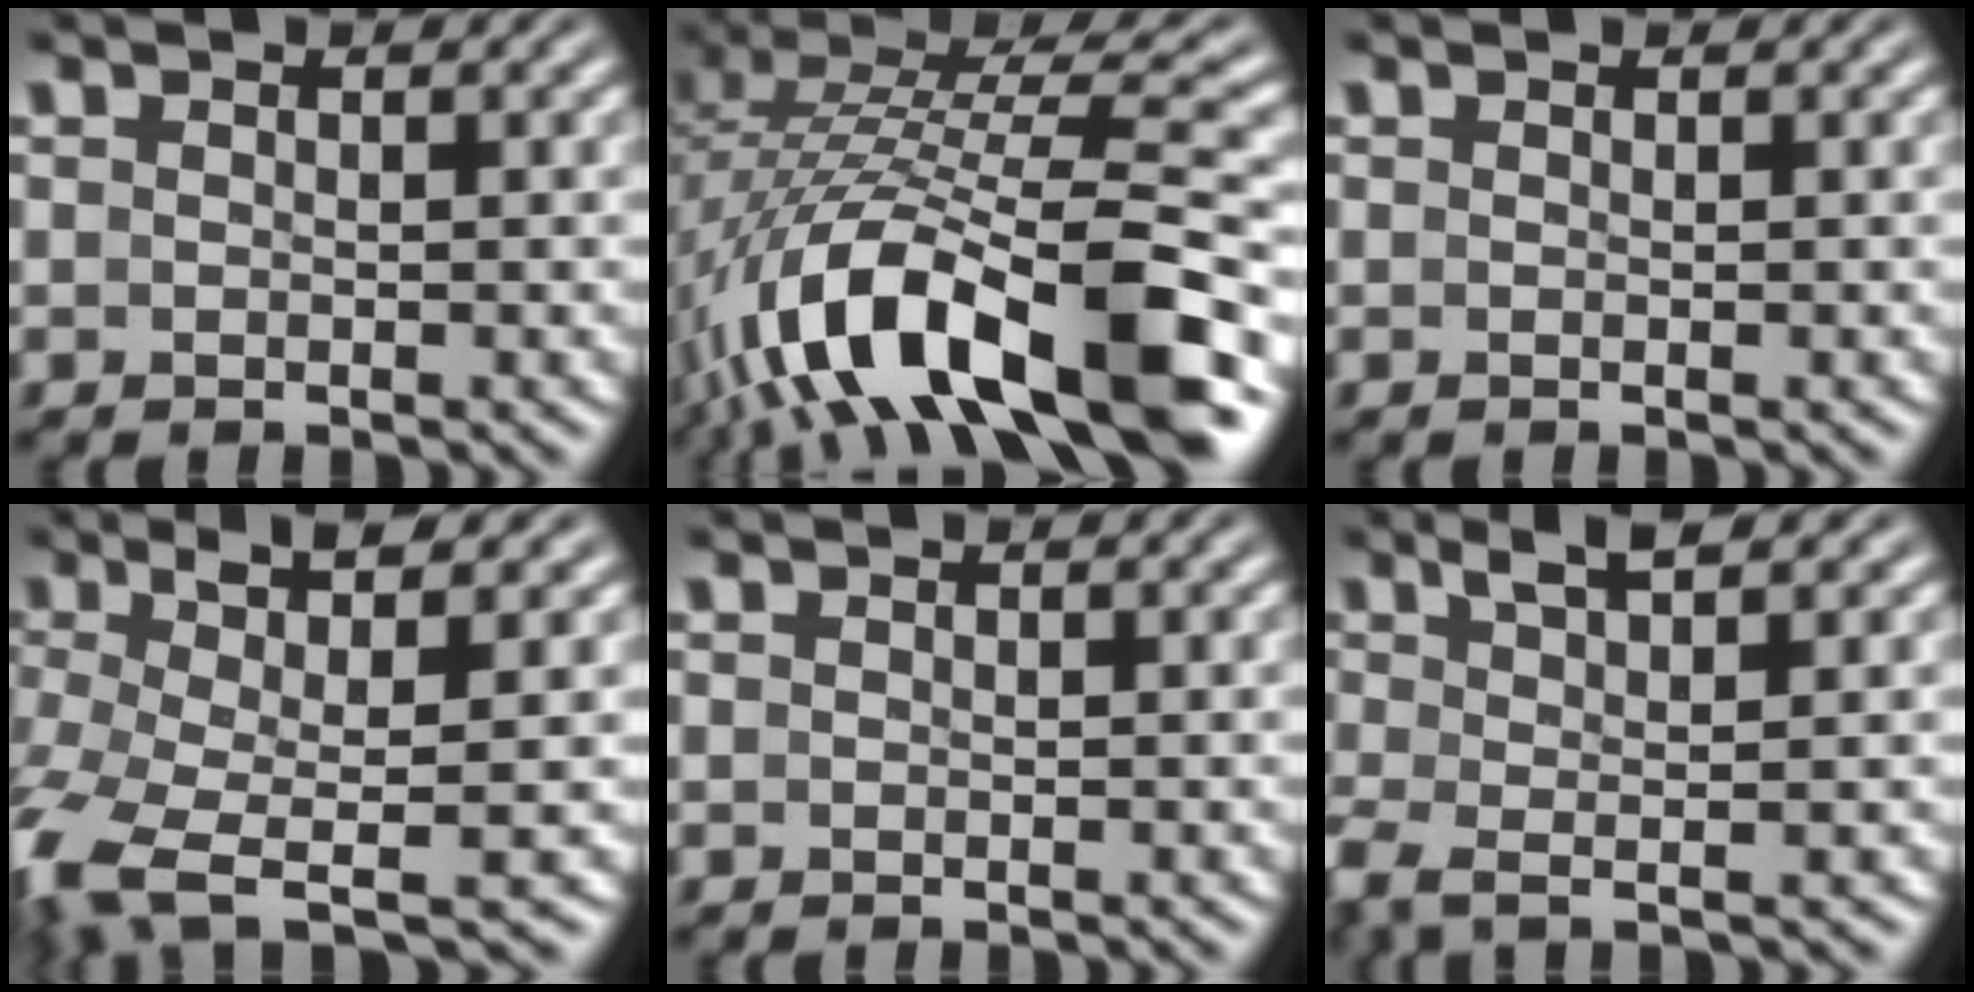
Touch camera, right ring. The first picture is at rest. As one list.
[{"total": 12.7, "force": [-3.3, 5.6, 10.9], "torque": [-0.213, -0.030, -0.031]}, {"total": 0.0}, {"total": 7.9, "force": [-4.3, 4.0, 5.4], "torque": [-0.140, -0.044, -0.048]}, {"total": 0.0}, {"total": 3.7, "force": [0.5, 0.8, 3.5], "torque": [-0.087, -0.013, 0.021]}]